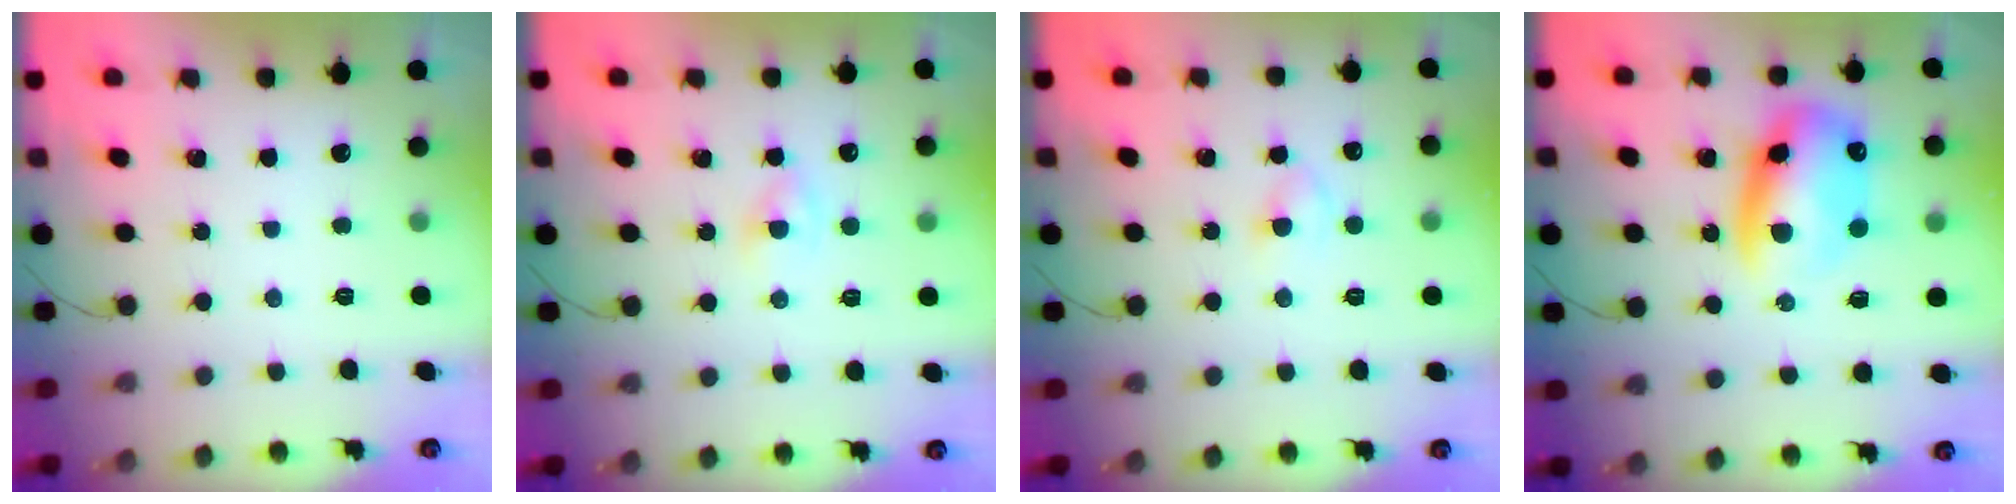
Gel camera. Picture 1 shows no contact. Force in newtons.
{"total": 2.0, "press": 1.9, "slide": 0.7}
{"total": 2.4, "press": 2.1, "slide": 1.0}
{"total": 12.7, "press": 12.2, "slide": 3.4}